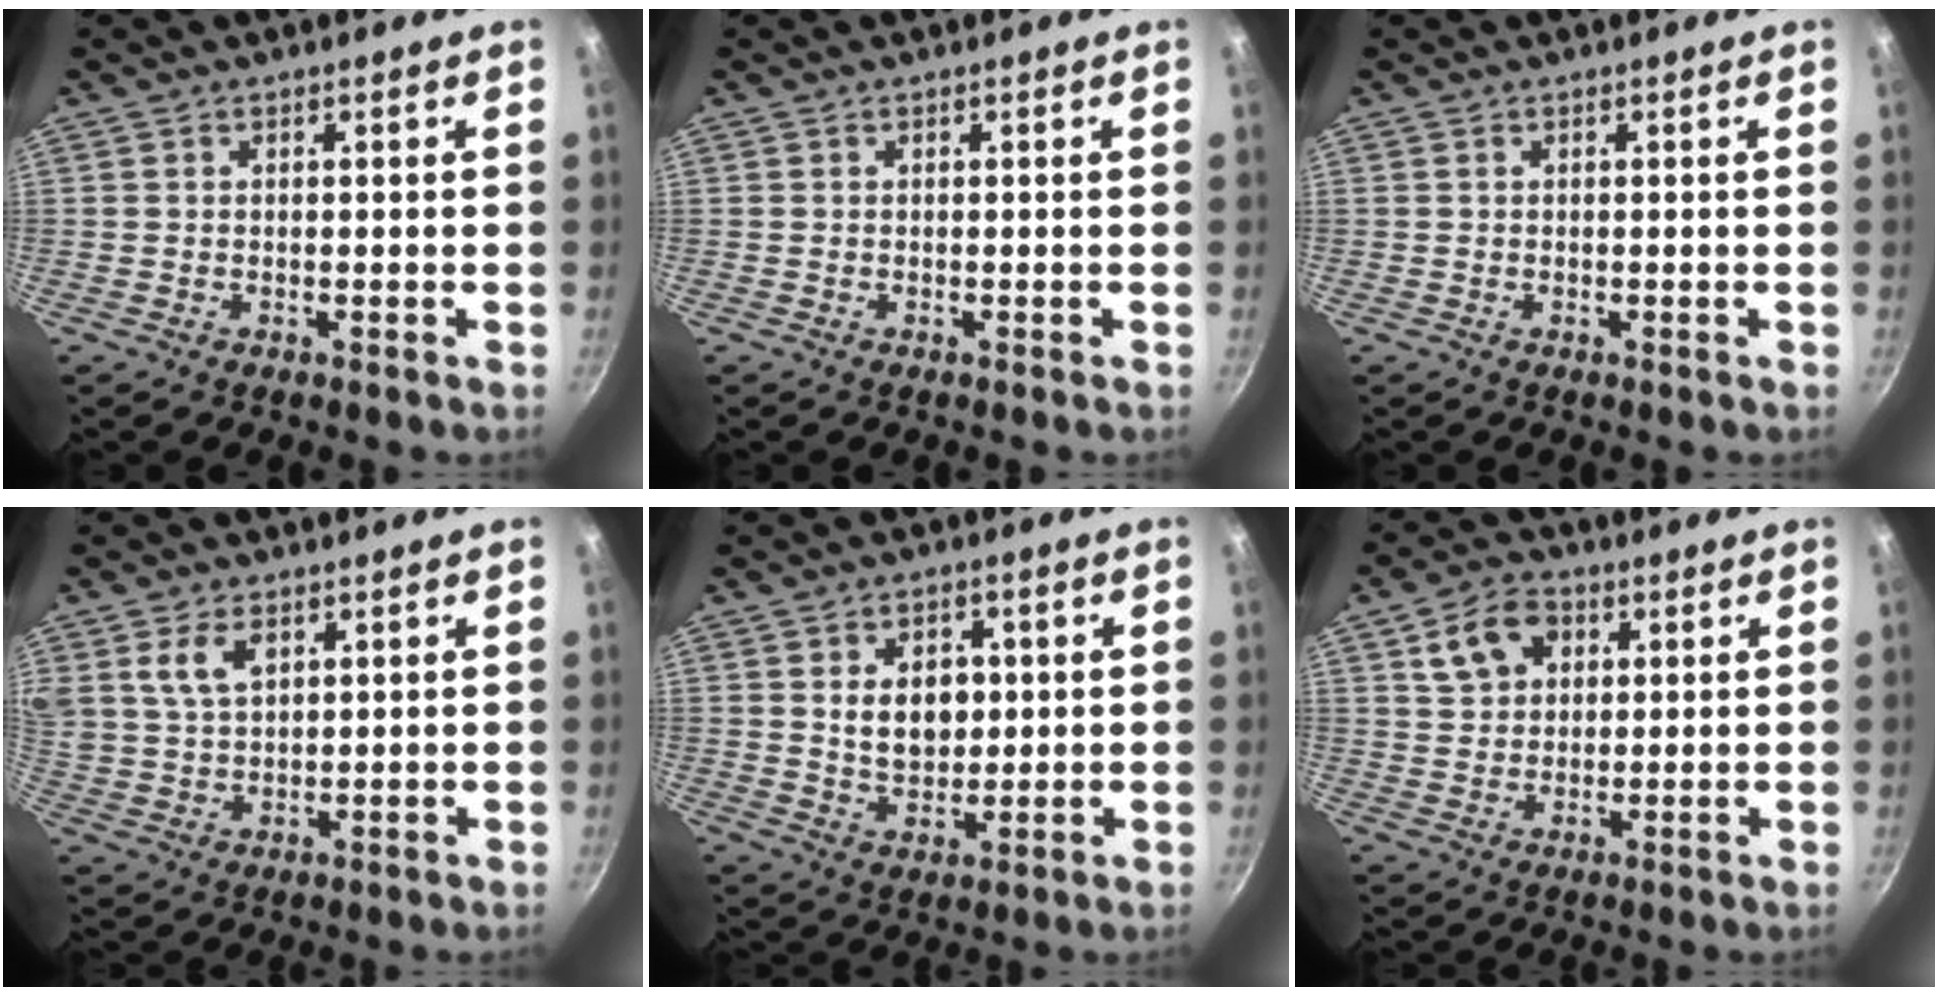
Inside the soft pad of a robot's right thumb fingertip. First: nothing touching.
{"total": 0.0}
{"total": 0.0}
{"total": 6.8, "force": [3.1, 4.1, 4.5], "torque": [-0.080, -0.009, 0.068]}
{"total": 8.0, "force": [1.5, 5.6, 5.5], "torque": [-0.053, -0.009, 0.030]}
{"total": 8.3, "force": [3.2, 6.2, 4.6], "torque": [-0.059, 0.000, 0.054]}